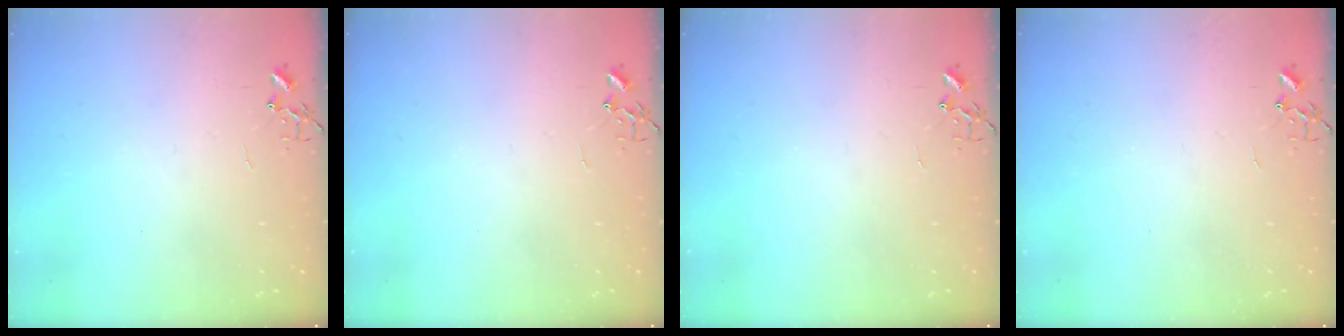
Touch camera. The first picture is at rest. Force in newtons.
{"total": 0.0}
{"total": 0.0}
{"total": 0.0}